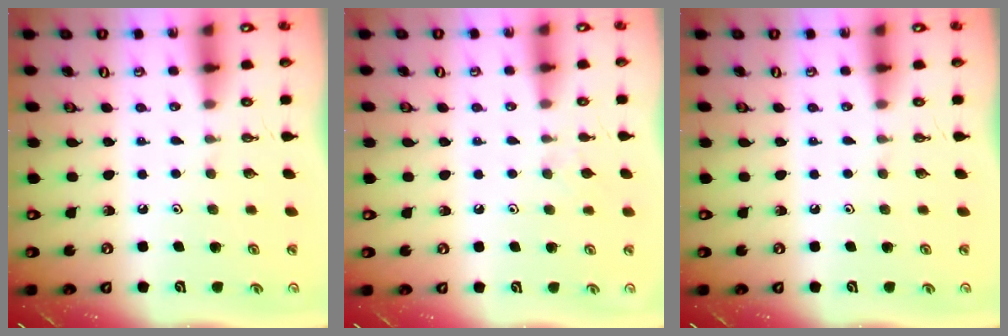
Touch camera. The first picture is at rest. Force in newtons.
{"total": 3.7, "press": 3.7, "slide": 0.7}
{"total": 0.0}